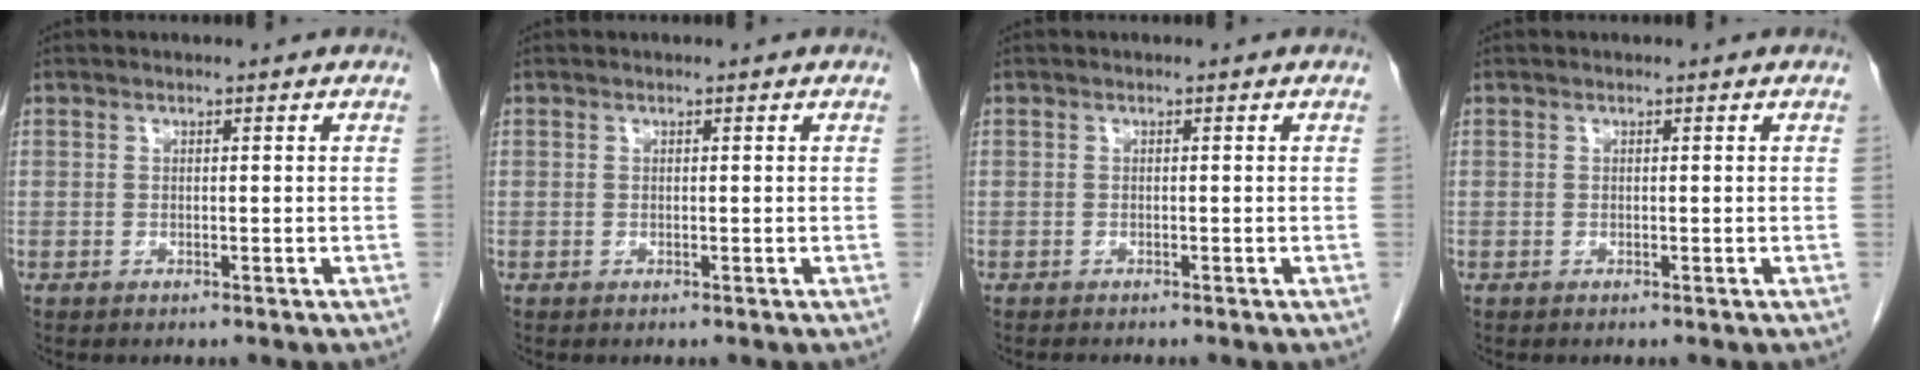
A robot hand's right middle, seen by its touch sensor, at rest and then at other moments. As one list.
[{"total": 0.0}, {"total": 1.1, "force": [-1.0, 0.0, 0.4], "torque": [-0.014, -0.006, -0.013]}, {"total": 0.0}]